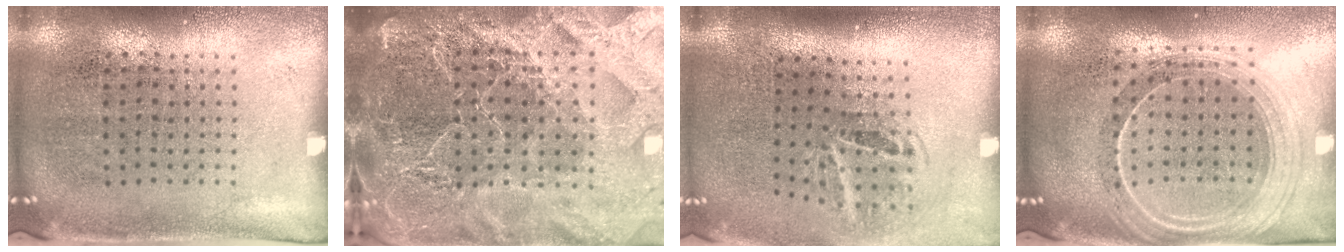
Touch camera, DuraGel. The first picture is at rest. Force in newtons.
{"total": 6.3, "press": 5.4, "slide": 3.2}
{"total": 1.9, "press": 1.3, "slide": 1.4}
{"total": 2.3, "press": 2.0, "slide": 1.2}